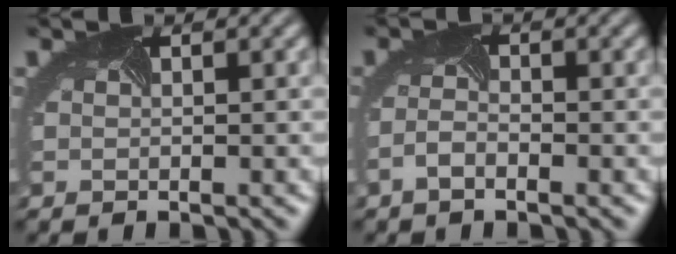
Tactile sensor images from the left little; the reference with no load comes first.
{"total": 1.5, "force": [-1.4, 0.0, 0.6], "torque": [-0.028, -0.008, -0.022]}